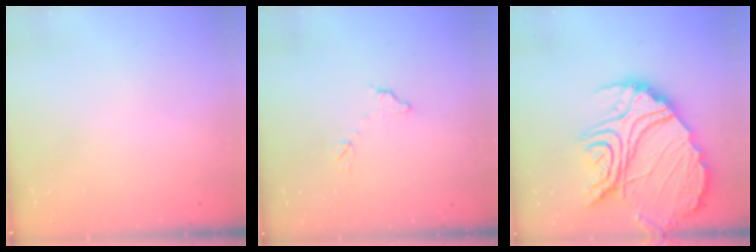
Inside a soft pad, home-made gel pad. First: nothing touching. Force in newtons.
{"total": 7.0, "press": 7.0, "slide": 0.4}
{"total": 27.7, "press": 27.6, "slide": 2.4}